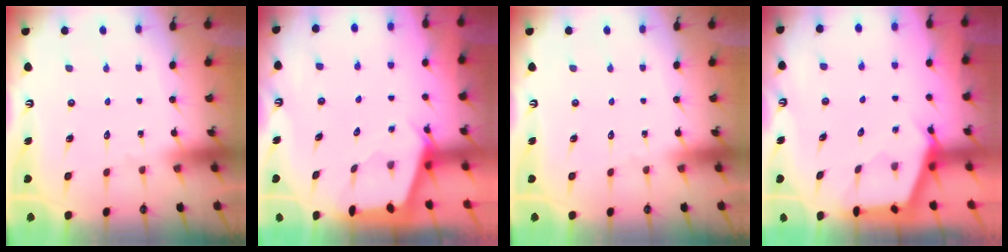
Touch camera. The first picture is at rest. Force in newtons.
{"total": 2.4, "press": 2.4, "slide": 0.3}
{"total": 0.0}
{"total": 2.7, "press": 2.7, "slide": 0.4}